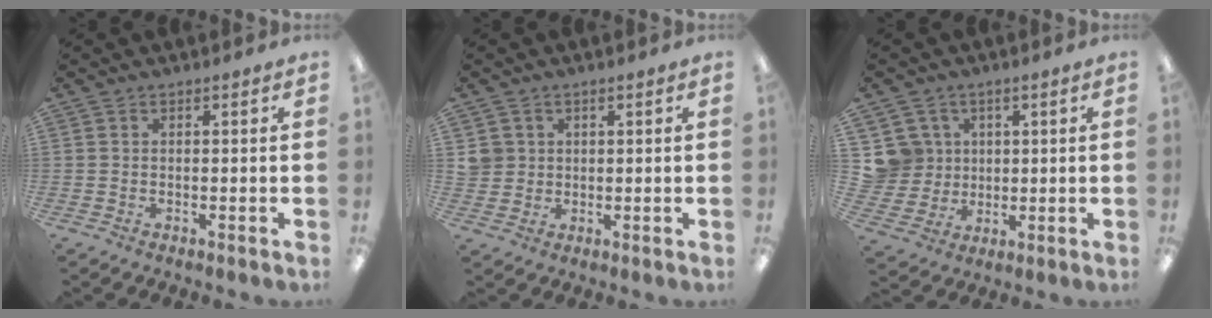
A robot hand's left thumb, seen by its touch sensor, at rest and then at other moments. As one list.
[{"total": 3.8, "force": [1.1, 3.6, 0.4], "torque": [-0.010, 0.005, 0.021]}, {"total": 8.4, "force": [3.0, 7.8, 0.5], "torque": [-0.028, -0.006, 0.065]}]